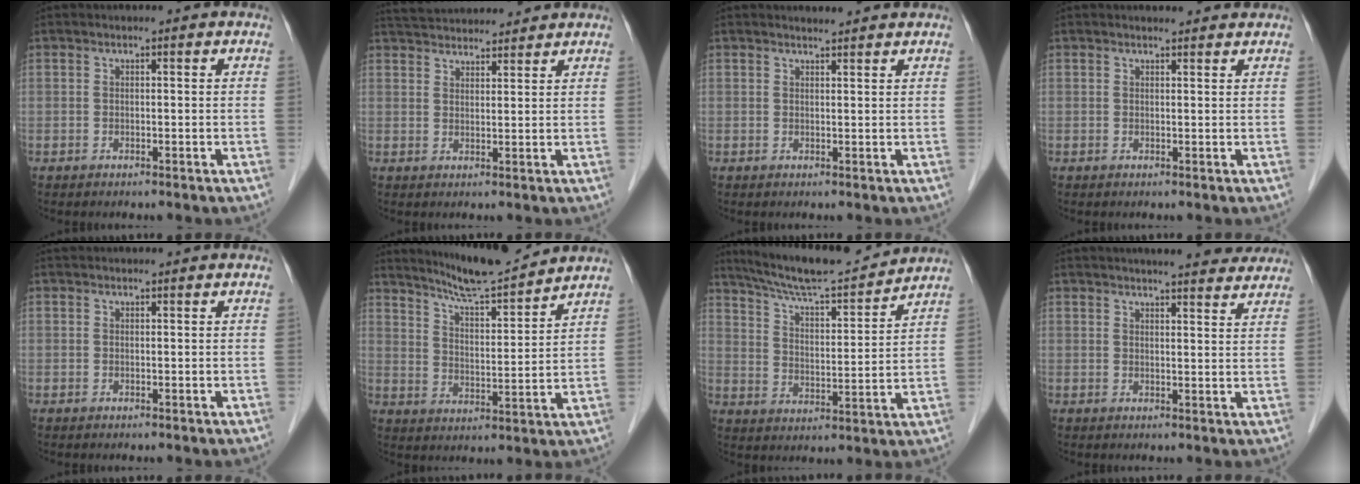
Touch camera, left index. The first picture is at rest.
{"total": 10.0, "force": [9.6, 1.3, 2.5], "torque": [-0.048, 0.034, 0.148]}
{"total": 2.6, "force": [2.5, 0.0, 0.4], "torque": [-0.011, 0.010, 0.034]}
{"total": 3.7, "force": [3.5, 0.7, 0.7], "torque": [-0.011, 0.012, 0.040]}
{"total": 2.0, "force": [1.9, 0.2, 0.5], "torque": [-0.007, 0.030, 0.032]}
{"total": 12.1, "force": [11.4, -0.3, 3.9], "torque": [-0.073, 0.001, 0.185]}
{"total": 15.0, "force": [14.1, 0.4, 5.2], "torque": [-0.097, 0.006, 0.229]}
{"total": 14.8, "force": [13.4, 2.2, 5.9], "torque": [-0.071, 0.016, 0.161]}